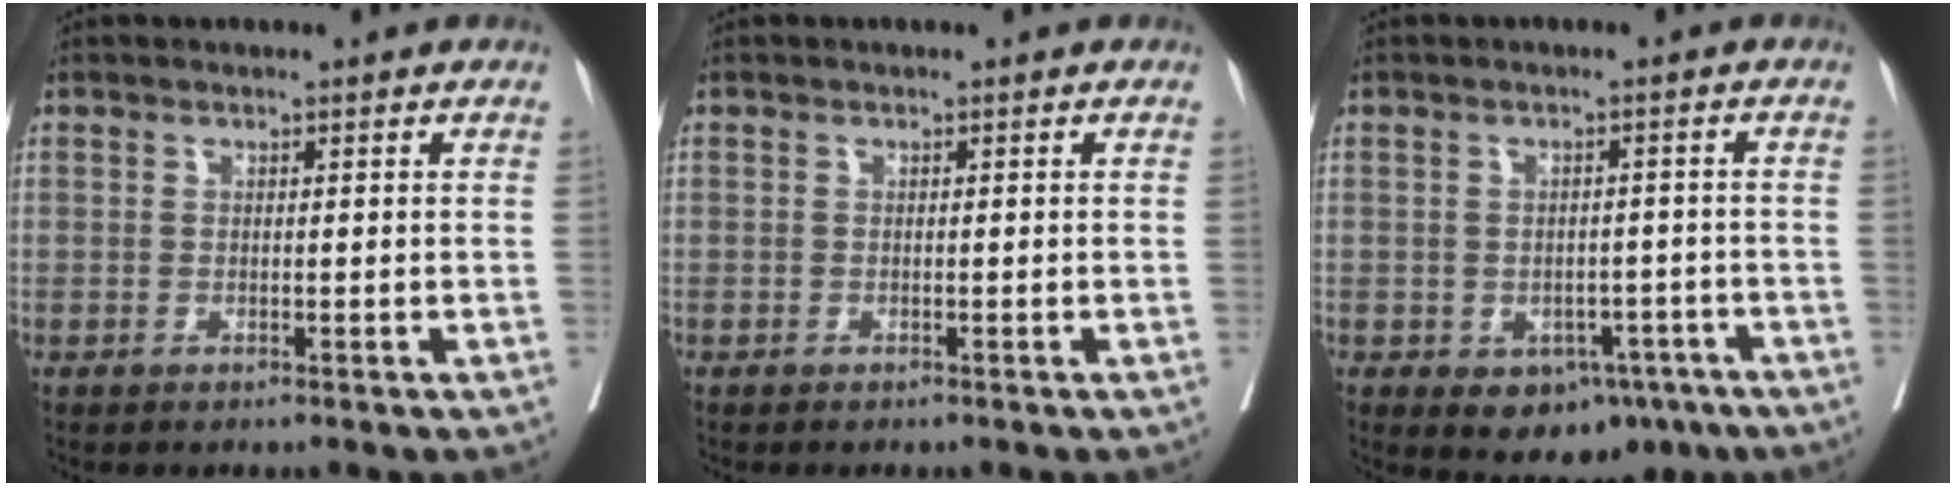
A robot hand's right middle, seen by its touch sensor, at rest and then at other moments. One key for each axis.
{"total": 0.0}
{"total": 7.7, "fx": -4.2, "fy": 5.1, "fz": 4.1, "tx": -0.033, "ty": 0.011, "tz": -0.048}